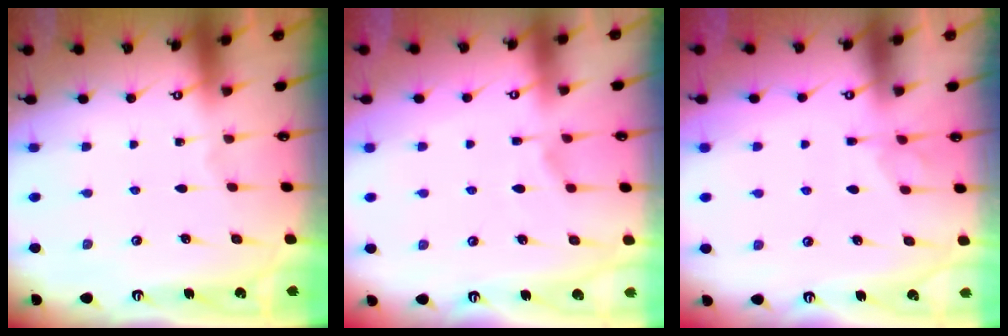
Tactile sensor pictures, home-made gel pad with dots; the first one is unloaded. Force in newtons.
{"total": 1.6, "press": 0.8, "slide": 1.4}
{"total": 1.7, "press": 1.3, "slide": 1.1}